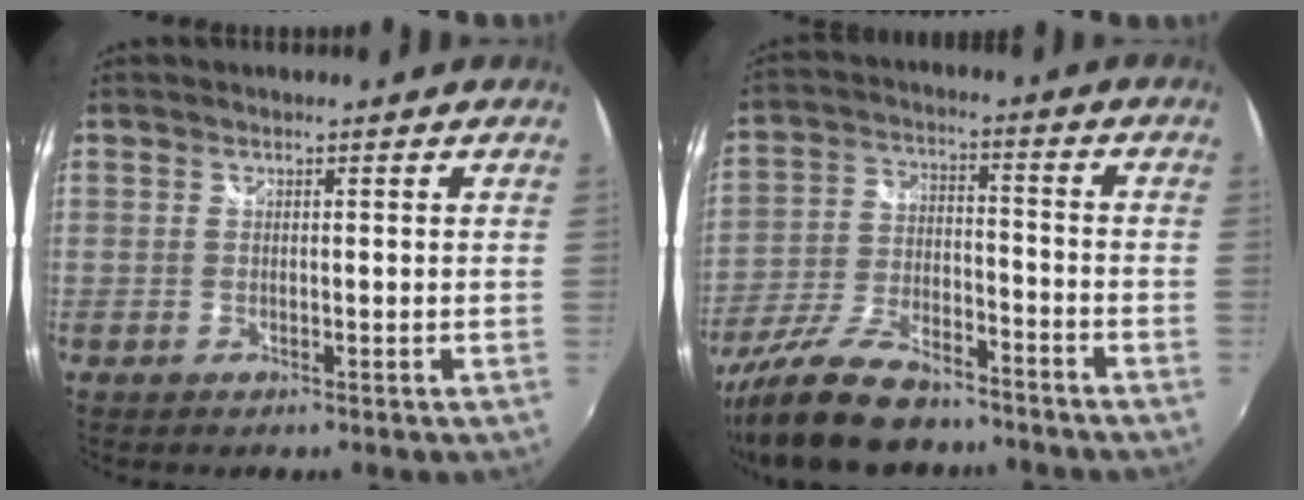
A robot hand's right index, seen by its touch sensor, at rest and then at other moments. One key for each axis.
{"total": 17.8, "fx": -14.0, "fy": 6.3, "fz": 9.0, "tx": -0.194, "ty": -0.027, "tz": -0.244}